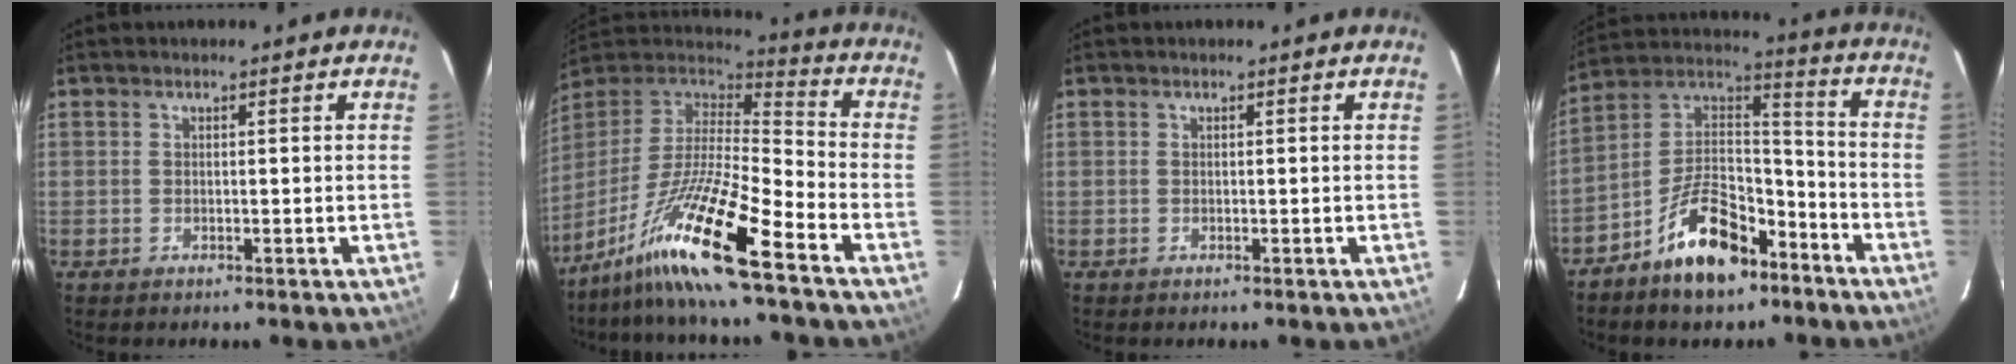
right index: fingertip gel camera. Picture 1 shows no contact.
{"total": 17.3, "force": [-11.9, 0.8, 12.6], "torque": [-0.241, -0.020, -0.227]}
{"total": 0.0}
{"total": 15.6, "force": [-9.6, 7.9, 9.4], "torque": [-0.186, 0.040, -0.156]}